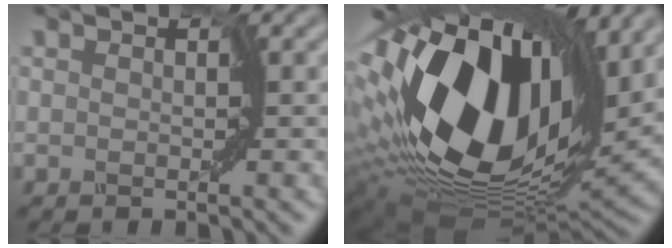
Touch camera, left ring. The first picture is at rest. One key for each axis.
{"total": 18.9, "fx": 5.2, "fy": 10.9, "fz": 14.5, "tx": -0.318, "ty": -0.018, "tz": 0.097}